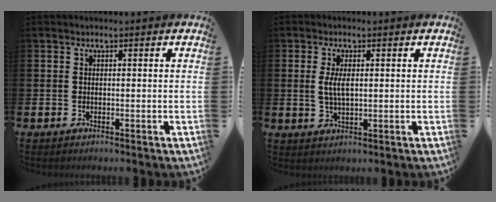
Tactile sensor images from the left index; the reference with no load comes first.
{"total": 3.3, "force": [0.7, 1.3, 3.0], "torque": [-0.061, 0.006, 0.009]}